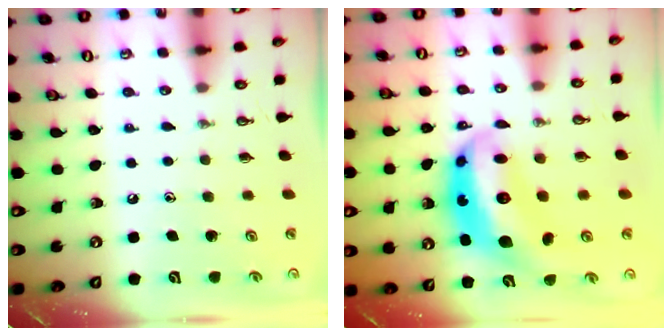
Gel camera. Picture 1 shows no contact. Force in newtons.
{"total": 10.6, "press": 10.6, "slide": 1.0}